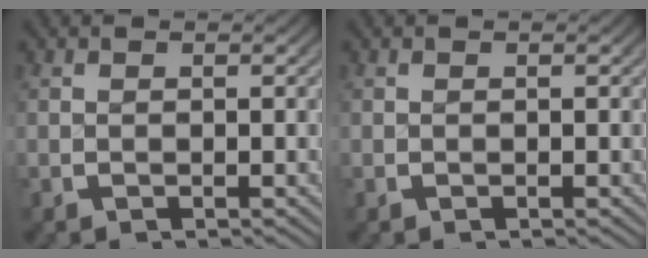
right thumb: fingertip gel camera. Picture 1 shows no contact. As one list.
[{"total": 0.0}]